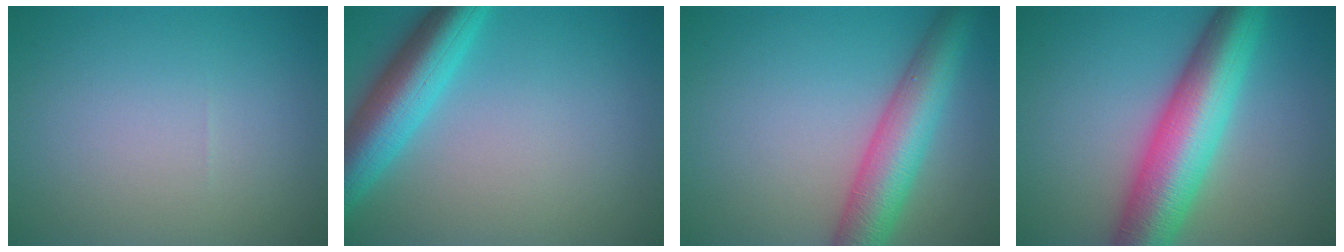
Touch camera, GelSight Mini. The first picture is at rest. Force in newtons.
{"total": 6.6, "press": 6.6, "slide": 0.3}
{"total": 6.7, "press": 6.7, "slide": 0.2}
{"total": 10.1, "press": 10.1, "slide": 0.1}